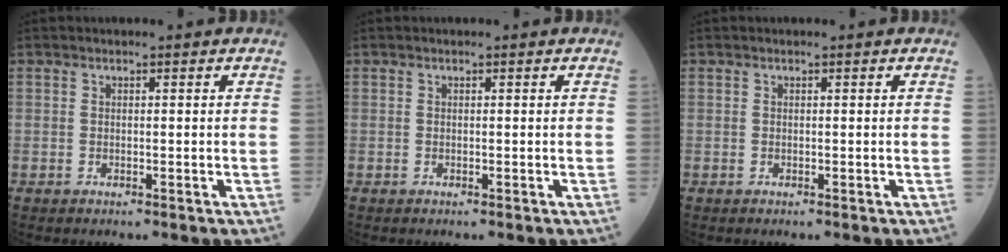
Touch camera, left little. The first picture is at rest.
{"total": 0.0}
{"total": 0.0}